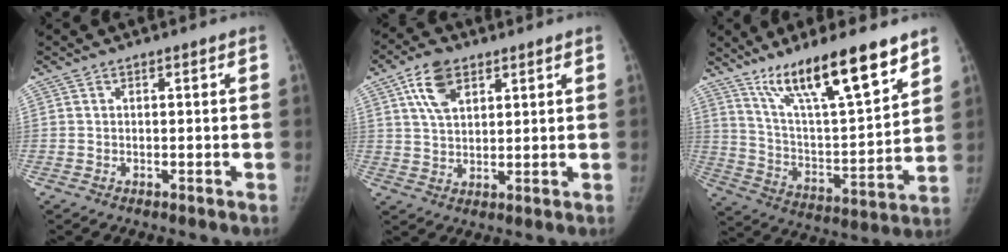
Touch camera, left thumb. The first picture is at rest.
{"total": 8.1, "force": [4.0, 4.8, 5.2], "torque": [-0.076, -0.008, 0.073]}
{"total": 20.8, "force": [14.3, 4.3, 14.4], "torque": [-0.220, -0.067, 0.251]}